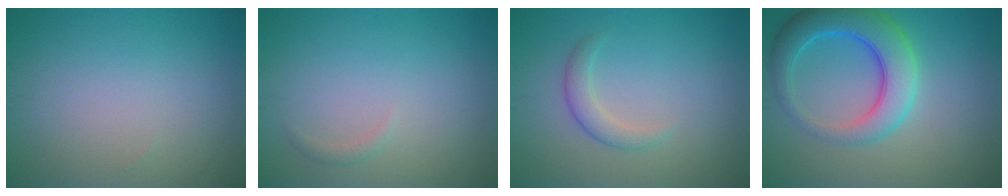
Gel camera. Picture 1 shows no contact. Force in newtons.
{"total": 0.7, "press": 0.7, "slide": 0.0}
{"total": 2.0, "press": 2.0, "slide": 0.1}
{"total": 6.7, "press": 6.7, "slide": 0.4}